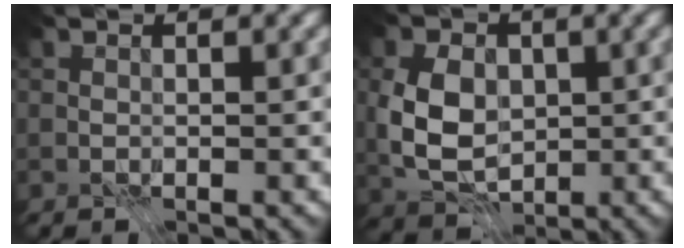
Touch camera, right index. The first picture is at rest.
{"total": 6.2, "force": [-0.3, 4.5, 4.3], "torque": [-0.094, -0.001, -0.016]}